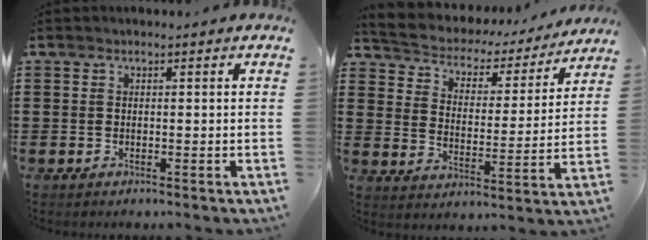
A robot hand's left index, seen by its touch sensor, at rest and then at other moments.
{"total": 3.4, "force": [3.1, 1.4, 0.2], "torque": [-0.028, -0.025, 0.043]}